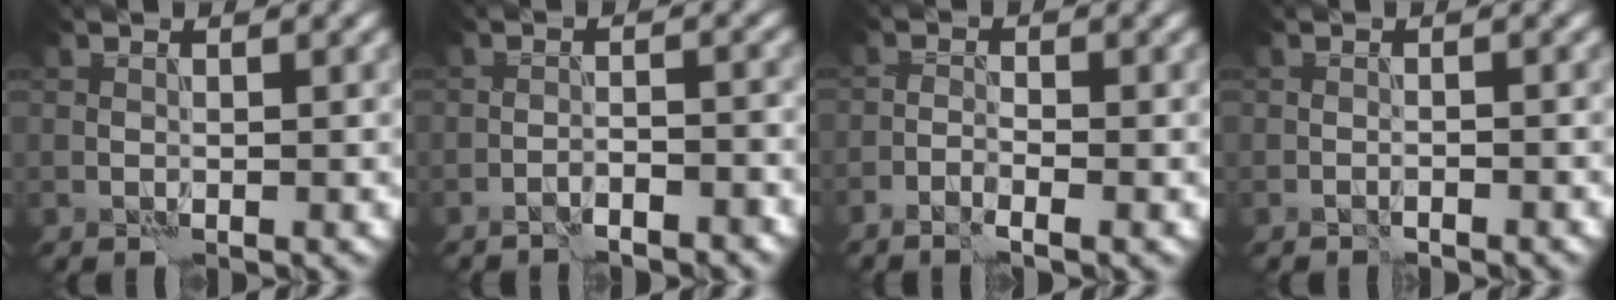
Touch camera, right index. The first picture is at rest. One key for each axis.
{"total": 2.7, "fx": -2.4, "fy": 0.4, "fz": 1.2, "tx": -0.015, "ty": 0.006, "tz": -0.041}
{"total": 1.8, "fx": -1.3, "fy": 0.3, "fz": 1.2, "tx": -0.028, "ty": -0.002, "tz": -0.032}
{"total": 0.9, "fx": -0.9, "fy": 0.2, "fz": 0.1, "tx": 0.003, "ty": 0.002, "tz": -0.018}